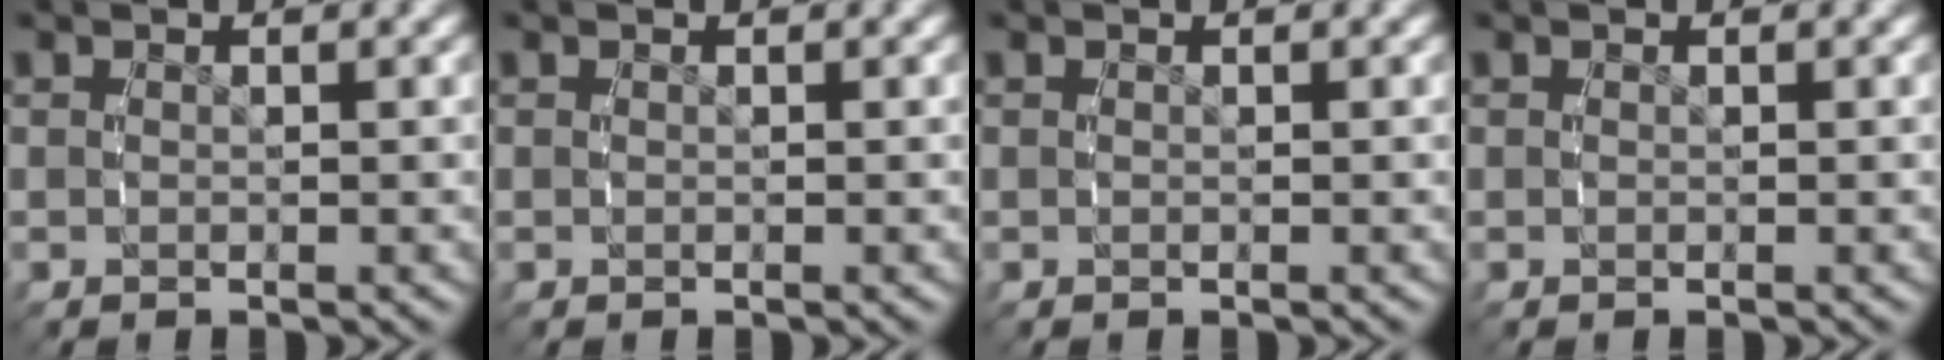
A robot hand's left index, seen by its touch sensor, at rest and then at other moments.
{"total": 0.0}
{"total": 0.0}
{"total": 0.0}